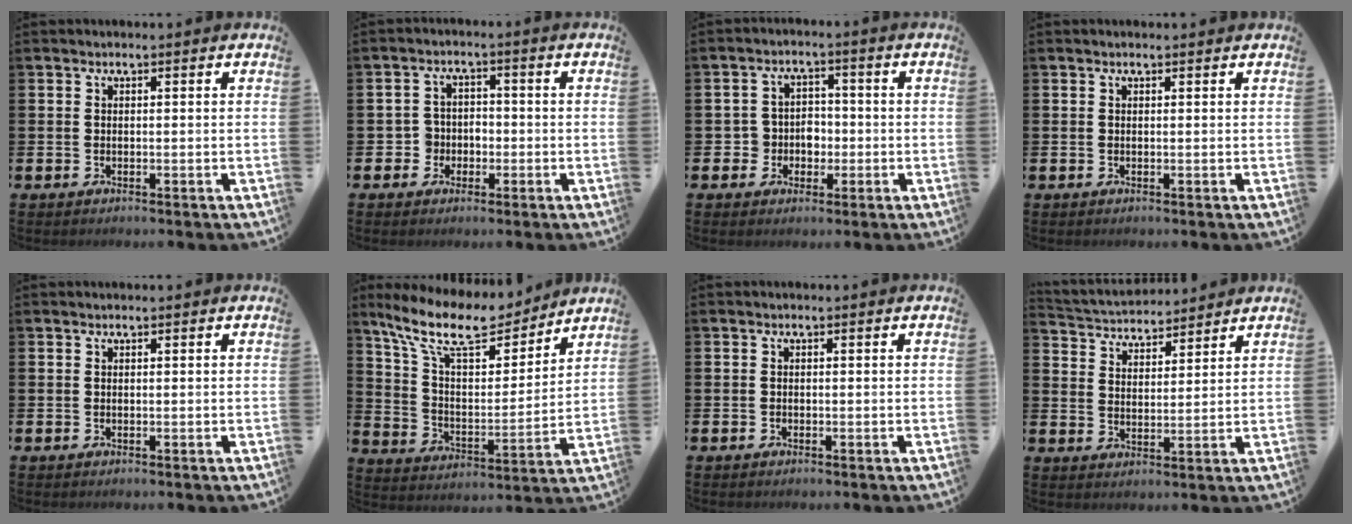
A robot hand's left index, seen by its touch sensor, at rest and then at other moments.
{"total": 3.4, "force": [-1.4, 3.1, 0.4], "torque": [-0.014, 0.005, -0.035]}
{"total": 3.9, "force": [-1.0, 3.7, 0.6], "torque": [-0.021, 0.004, -0.028]}
{"total": 0.0}
{"total": 0.0}
{"total": 12.3, "force": [10.6, 3.5, 5.2], "torque": [-0.130, -0.063, 0.183]}
{"total": 0.0}
{"total": 4.1, "force": [3.9, 1.0, -0.4], "torque": [-0.012, -0.031, 0.067]}